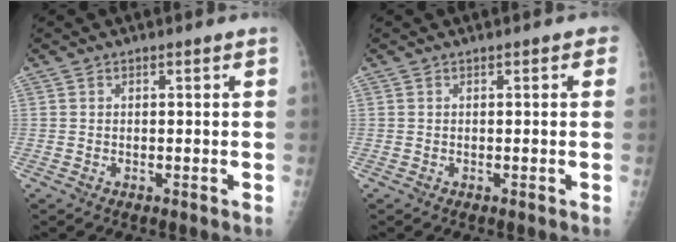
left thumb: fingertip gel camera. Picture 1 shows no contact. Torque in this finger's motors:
{"motor_torque": [1.57, 0.96, 0.37, -0.02, 0.00]}